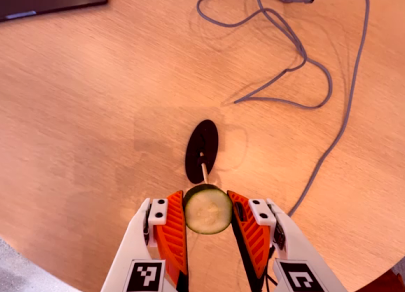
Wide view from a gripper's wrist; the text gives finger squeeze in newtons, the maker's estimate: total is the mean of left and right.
{"total": 11.3, "left": 11.1, "right": 11.5}